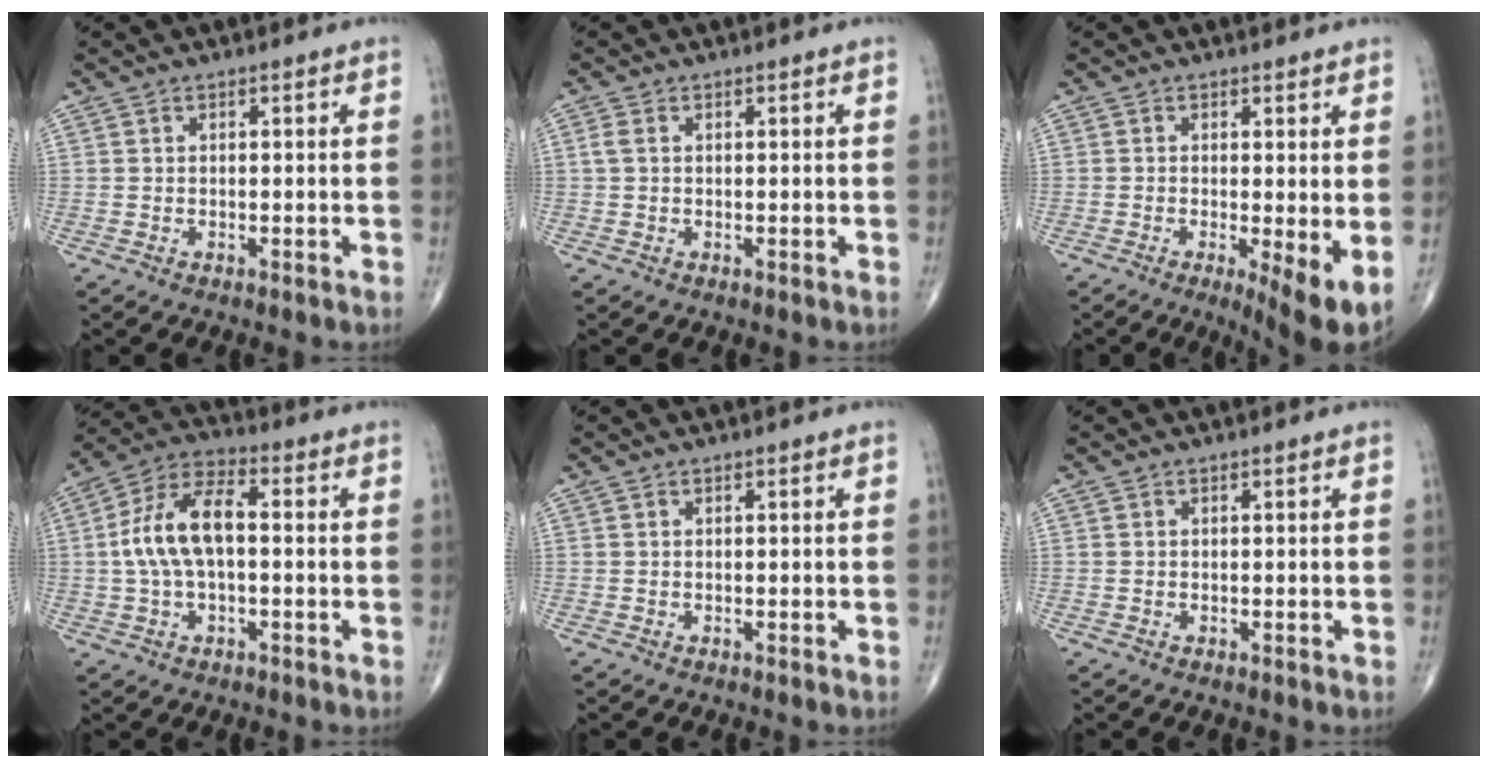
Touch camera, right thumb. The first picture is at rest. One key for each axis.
{"total": 1.4, "fx": 0.2, "fy": 0.9, "fz": 1.0, "tx": -0.027, "ty": 0.005, "tz": 0.005}
{"total": 6.8, "fx": -1.0, "fy": 1.5, "fz": 6.6, "tx": -0.104, "ty": -0.021, "tz": -0.018}
{"total": 11.9, "fx": 0.2, "fy": 5.9, "fz": 10.3, "tx": -0.207, "ty": 0.035, "tz": -0.003}
{"total": 0.0}
{"total": 0.0}